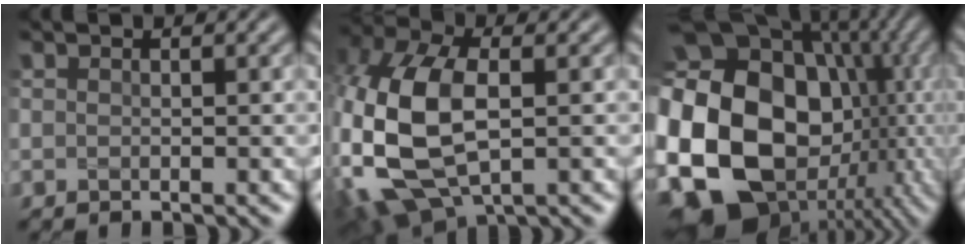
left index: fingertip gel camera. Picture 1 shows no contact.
{"total": 11.6, "force": [-0.3, 6.9, 9.2], "torque": [-0.238, -0.008, -0.004]}
{"total": 21.7, "force": [-1.3, 16.6, 13.8], "torque": [-0.300, -0.009, -0.002]}